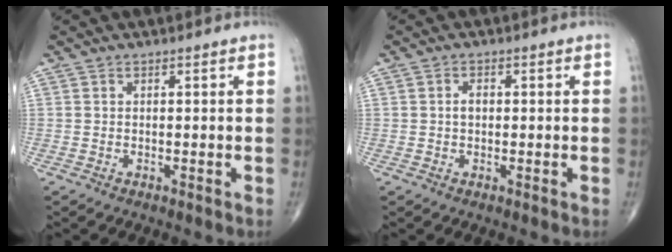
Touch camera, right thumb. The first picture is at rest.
{"total": 1.8, "force": [0.0, 1.2, 1.3], "torque": [-0.021, 0.005, 0.000]}